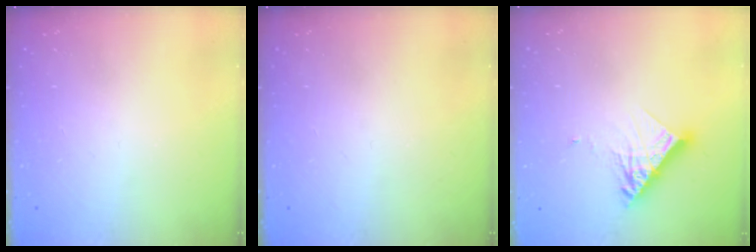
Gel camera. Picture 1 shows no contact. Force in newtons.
{"total": 0.0}
{"total": 10.2, "press": 10.2, "slide": 0.3}